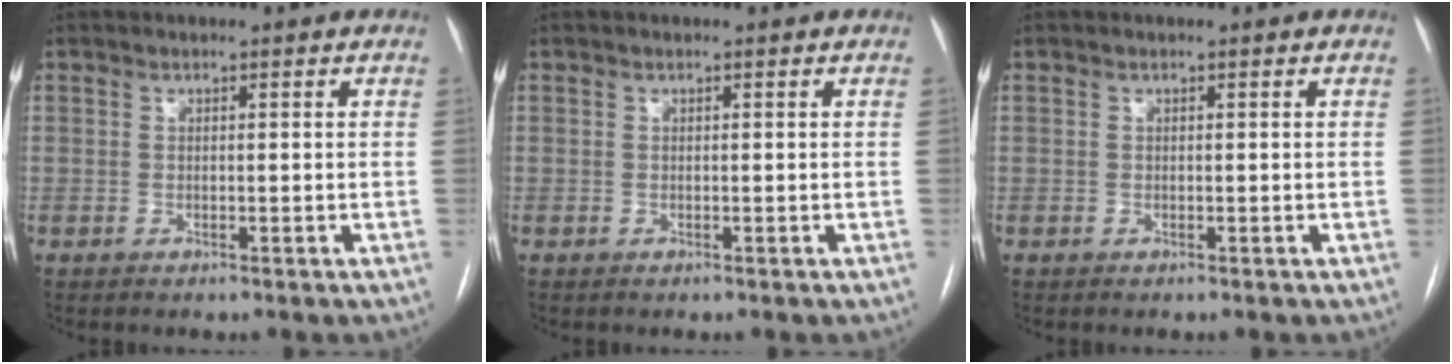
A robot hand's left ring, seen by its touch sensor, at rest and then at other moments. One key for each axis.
{"total": 0.0}
{"total": 0.0}